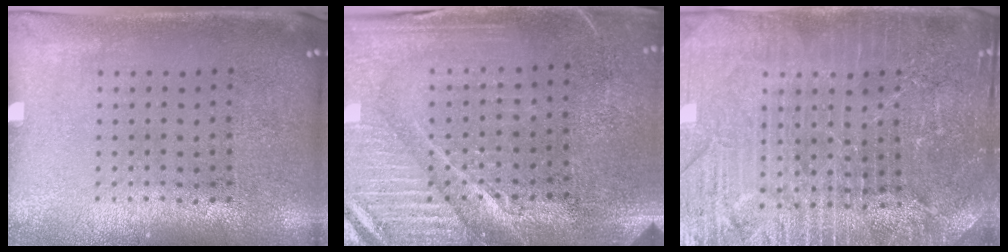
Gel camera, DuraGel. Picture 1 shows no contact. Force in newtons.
{"total": 4.0, "press": 3.7, "slide": 1.5}
{"total": 4.5, "press": 4.2, "slide": 1.5}